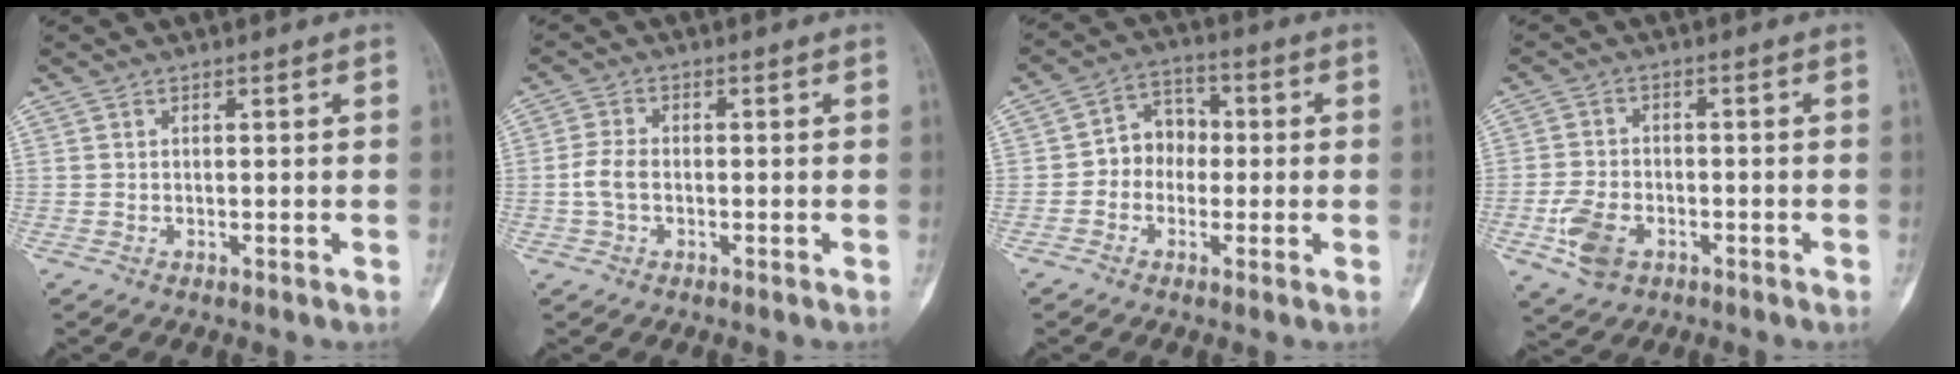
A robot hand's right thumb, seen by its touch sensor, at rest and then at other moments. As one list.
[{"total": 3.8, "force": [-0.7, 2.5, 2.7], "torque": [-0.059, 0.012, -0.018]}, {"total": 7.1, "force": [-0.8, 5.9, 3.8], "torque": [-0.026, 0.028, -0.030]}, {"total": 7.3, "force": [-3.0, 4.8, 4.6], "torque": [-0.087, 0.010, -0.052]}]